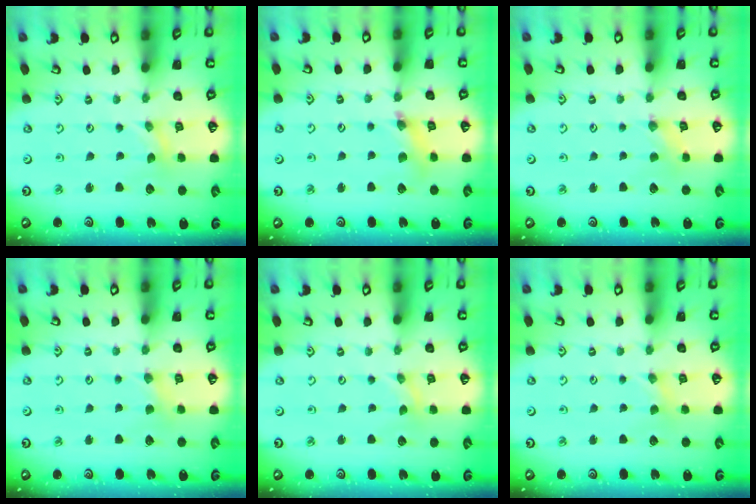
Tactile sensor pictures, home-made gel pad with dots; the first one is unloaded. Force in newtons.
{"total": 6.2, "press": 6.1, "slide": 0.7}
{"total": 1.2, "press": 1.2, "slide": 0.2}
{"total": 1.4, "press": 1.4, "slide": 0.3}
{"total": 0.0}
{"total": 0.5, "press": 0.5, "slide": 0.1}